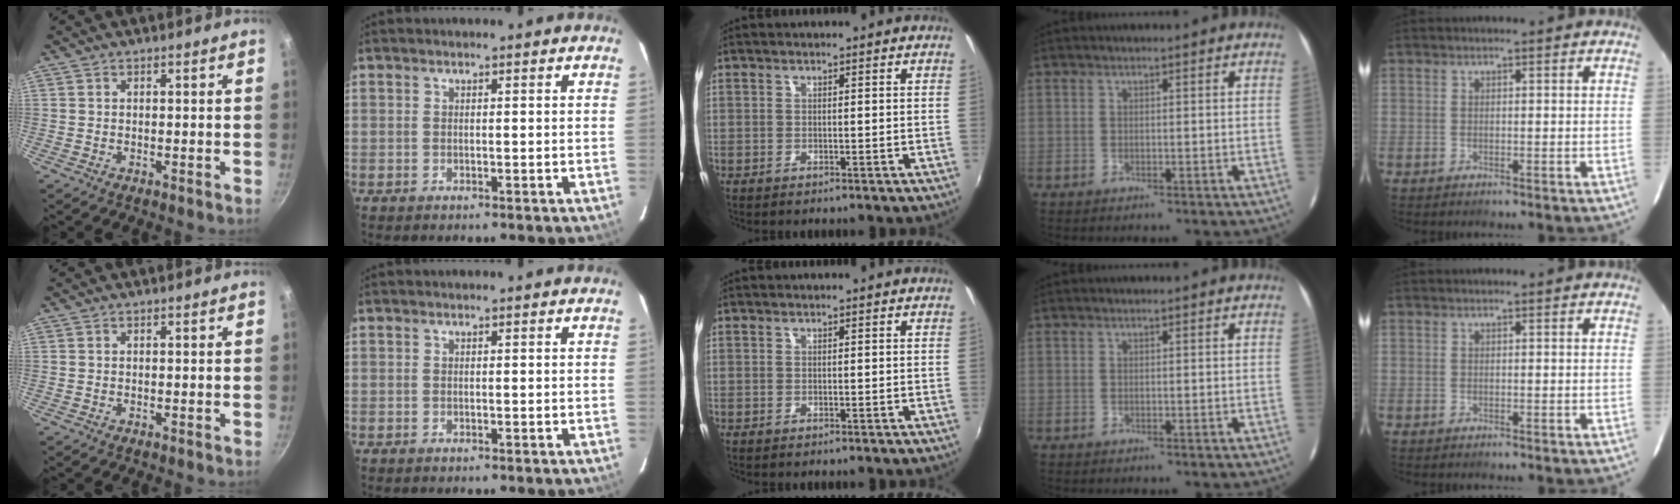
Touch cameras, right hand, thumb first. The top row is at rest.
{}